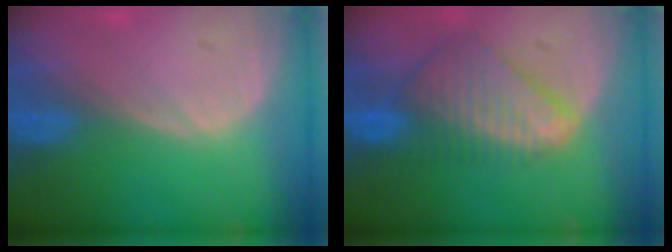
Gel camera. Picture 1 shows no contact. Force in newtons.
{"total": 8.5, "press": 7.5, "slide": 4.1}